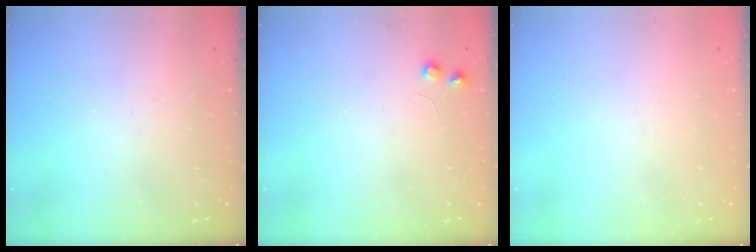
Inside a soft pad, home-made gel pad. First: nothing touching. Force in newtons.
{"total": 4.6, "press": 4.6, "slide": 0.7}
{"total": 0.0}